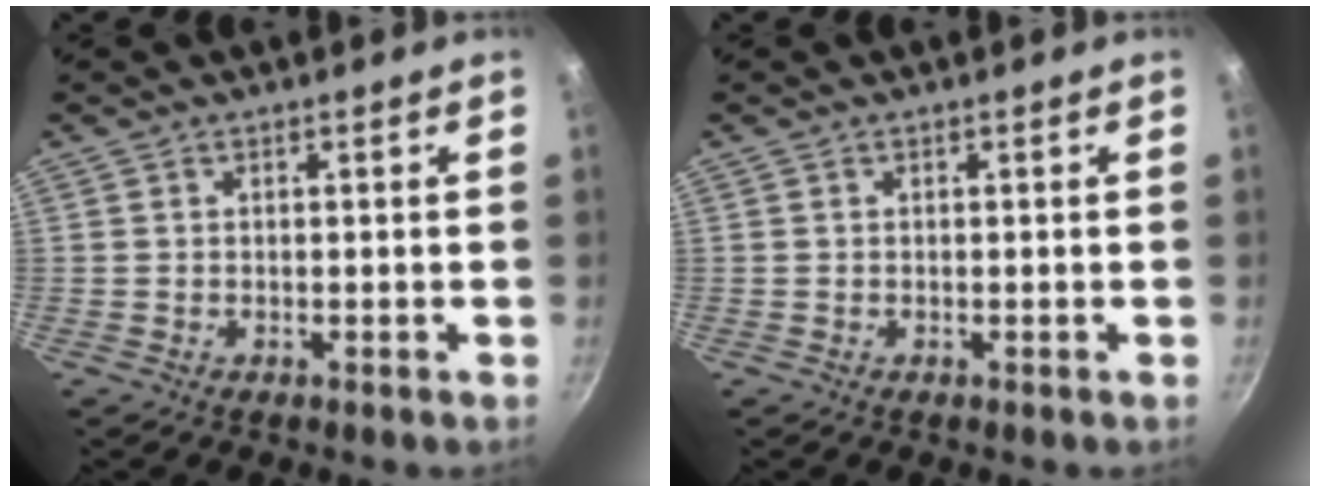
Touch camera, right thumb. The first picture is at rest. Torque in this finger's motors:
{"motor_torque": [0.00, 0.00, -0.05, 0.05, 0.00]}